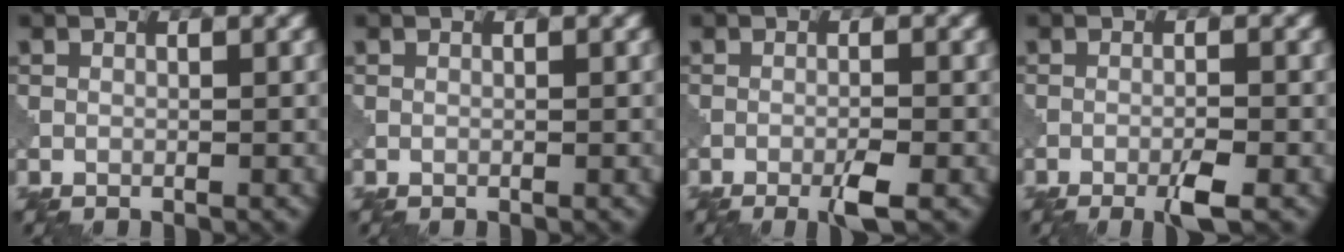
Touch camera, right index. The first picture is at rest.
{"total": 0.0}
{"total": 2.5, "force": [-1.4, 0.2, 2.1], "torque": [-0.036, 0.002, -0.028]}
{"total": 2.6, "force": [-1.5, 0.2, 2.1], "torque": [-0.037, 0.002, -0.030]}